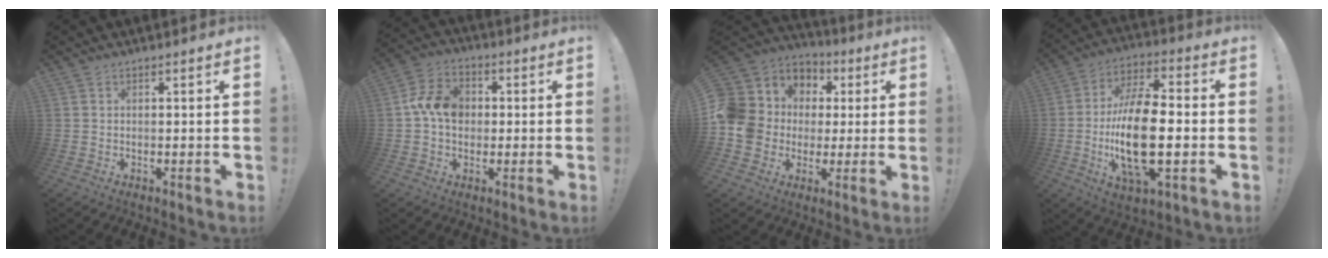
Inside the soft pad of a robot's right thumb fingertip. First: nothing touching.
{"total": 10.9, "force": [0.6, 8.5, 6.9], "torque": [-0.115, 0.018, 0.013]}
{"total": 12.1, "force": [0.5, 11.2, 4.6], "torque": [-0.098, -0.005, 0.025]}
{"total": 20.0, "force": [-3.3, 8.6, 17.8], "torque": [-0.351, -0.002, -0.056]}